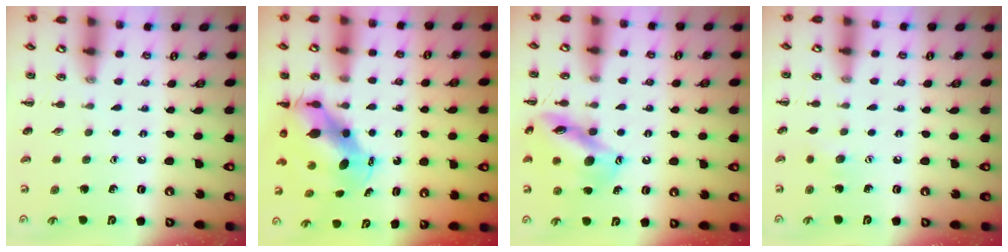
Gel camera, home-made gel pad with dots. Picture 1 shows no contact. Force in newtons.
{"total": 7.8, "press": 7.6, "slide": 1.8}
{"total": 14.6, "press": 14.6, "slide": 1.4}
{"total": 3.8, "press": 3.6, "slide": 0.9}